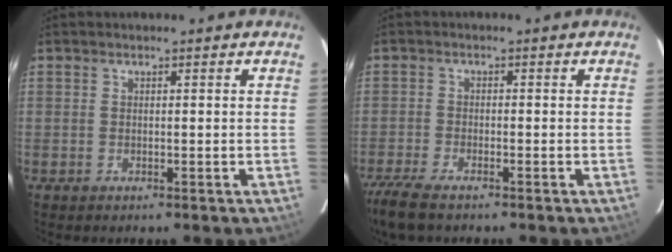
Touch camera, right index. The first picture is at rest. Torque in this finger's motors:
{"motor_torque": [0.55, -0.41, 0.24, 0.04]}